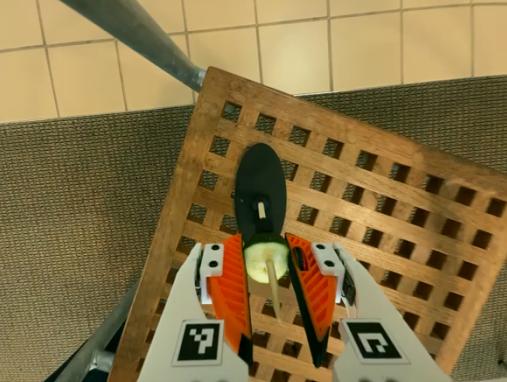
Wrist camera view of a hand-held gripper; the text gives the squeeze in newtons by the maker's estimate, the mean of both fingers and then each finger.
{"total": 5.7, "left": 5.3, "right": 6.0}